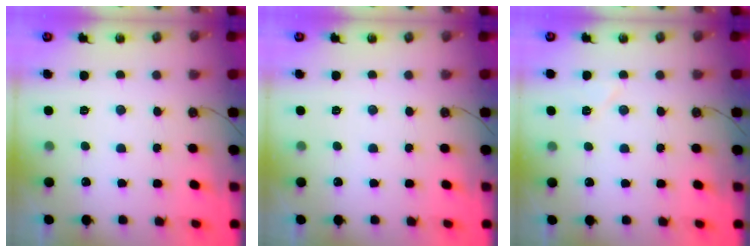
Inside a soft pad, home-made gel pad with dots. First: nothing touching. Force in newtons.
{"total": 0.0}
{"total": 5.8, "press": 5.2, "slide": 2.5}